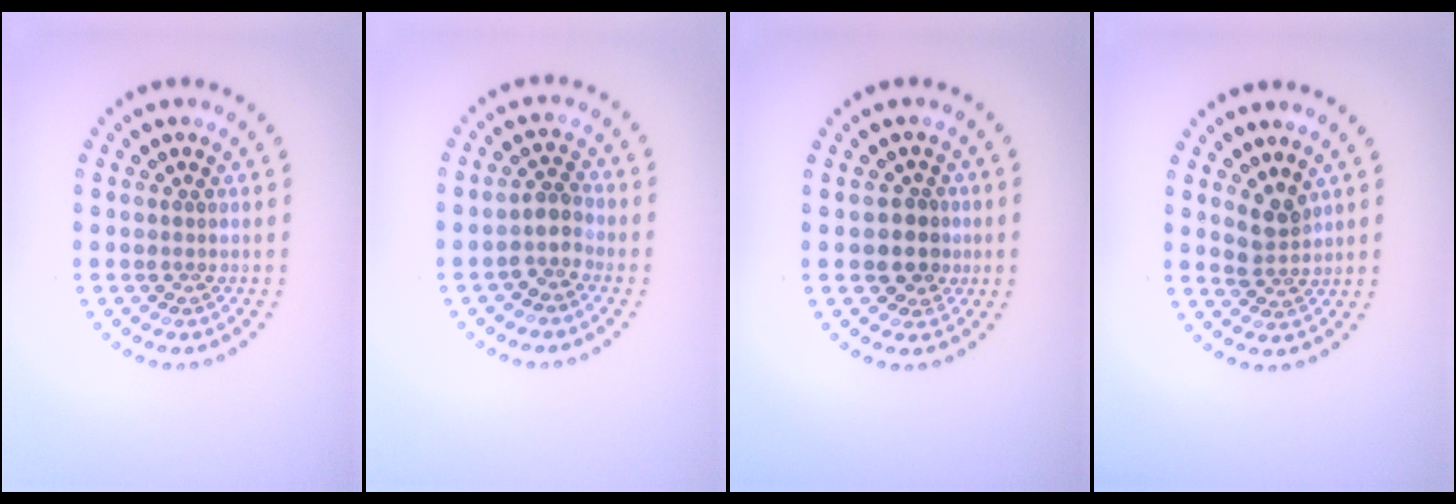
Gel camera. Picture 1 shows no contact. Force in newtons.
{"total": 2.2, "press": 1.6, "slide": 1.4}
{"total": 2.6, "press": 2.4, "slide": 1.1}
{"total": 2.3, "press": 1.8, "slide": 1.5}